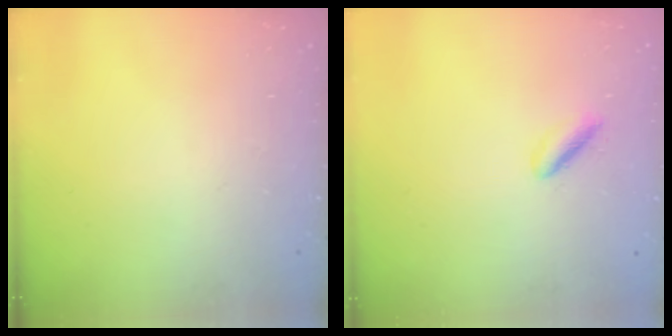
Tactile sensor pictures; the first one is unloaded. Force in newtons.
{"total": 2.2, "press": 2.0, "slide": 1.0}